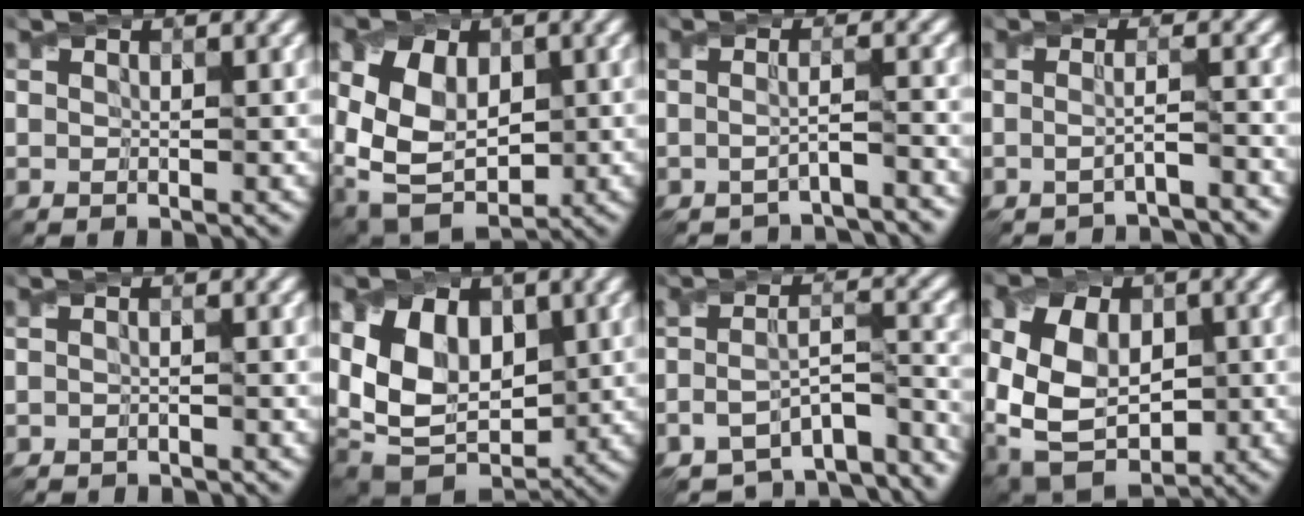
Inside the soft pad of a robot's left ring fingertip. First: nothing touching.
{"total": 8.3, "force": [0.5, 5.7, 6.0], "torque": [-0.124, 0.000, 0.006]}
{"total": 4.0, "force": [-3.3, 0.4, 2.3], "torque": [-0.038, -0.011, -0.052]}
{"total": 3.2, "force": [-2.0, 0.5, 2.5], "torque": [-0.038, -0.011, -0.041]}
{"total": 1.8, "force": [-1.8, 0.1, 0.5], "torque": [-0.010, -0.012, -0.032]}
{"total": 9.5, "force": [0.6, 6.7, 6.7], "torque": [-0.110, -0.001, 0.008]}
{"total": 9.5, "force": [-7.8, 2.7, 4.7], "torque": [-0.076, -0.010, -0.098]}
{"total": 9.3, "force": [-0.4, 6.4, 6.7], "torque": [-0.137, -0.006, -0.013]}